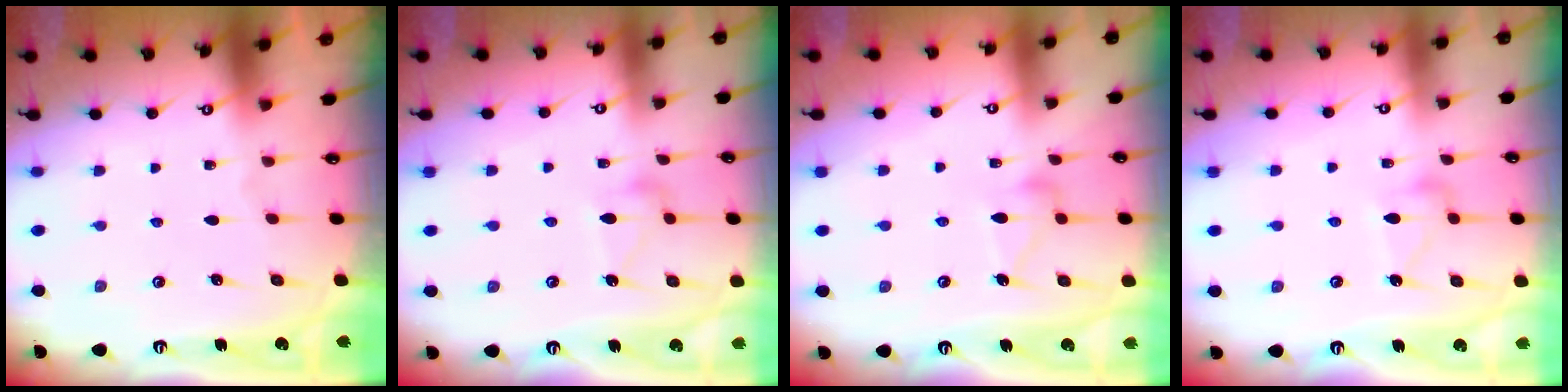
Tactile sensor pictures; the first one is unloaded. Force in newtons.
{"total": 8.7, "press": 8.7, "slide": 0.4}
{"total": 11.2, "press": 11.2, "slide": 0.5}
{"total": 9.0, "press": 9.0, "slide": 0.4}